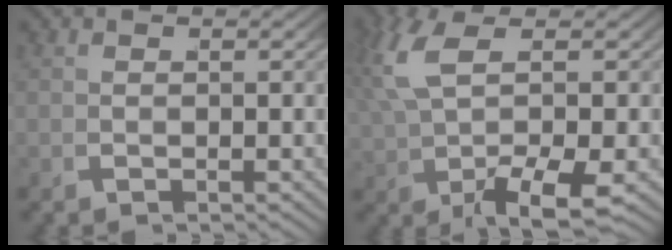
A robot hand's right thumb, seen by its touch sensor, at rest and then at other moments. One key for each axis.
{"total": 5.6, "fx": 0.2, "fy": 2.0, "fz": 5.2, "tx": -0.112, "ty": -0.006, "tz": 0.017}